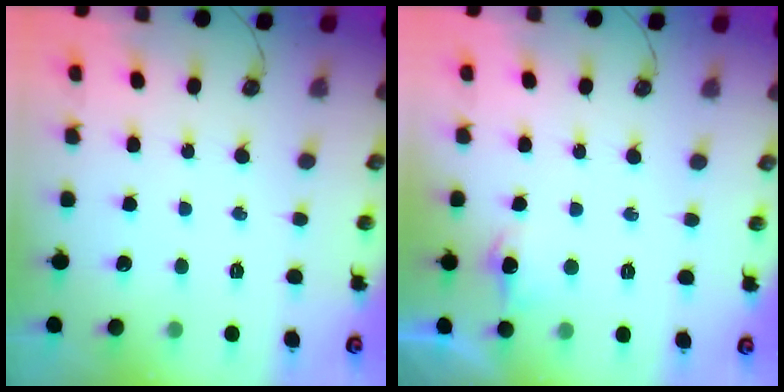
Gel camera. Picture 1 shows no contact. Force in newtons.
{"total": 7.2, "press": 7.1, "slide": 0.8}